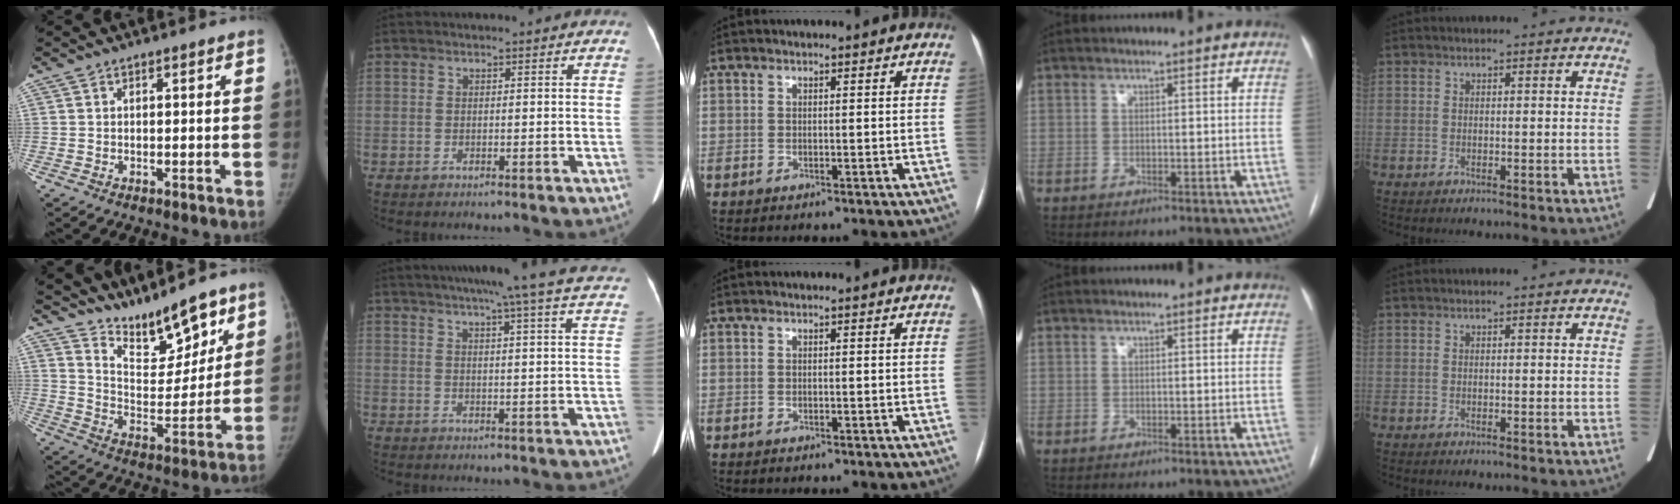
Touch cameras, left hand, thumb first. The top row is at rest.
{"thumb": {"total": 14.6, "force": [11.5, 5.1, 7.4], "torque": [-0.071, -0.081, 0.203]}, "index": {"total": 22.2, "force": [19.2, -0.3, 11.2], "torque": [-0.171, -0.013, 0.231]}}